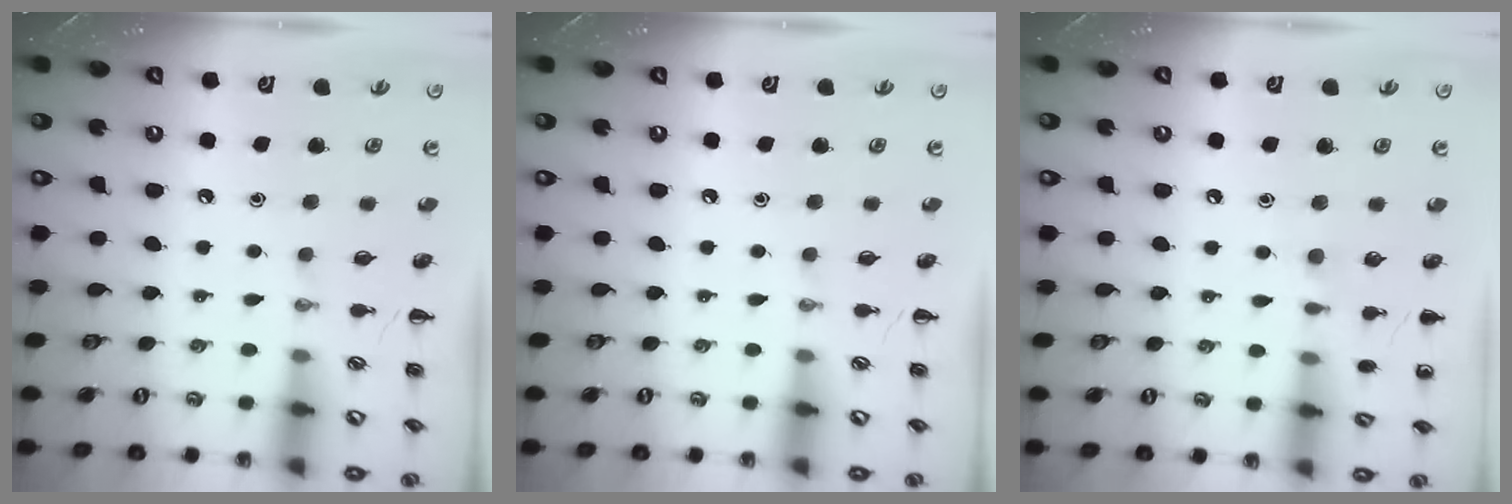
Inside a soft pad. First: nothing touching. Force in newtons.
{"total": 0.0}
{"total": 5.5, "press": 5.2, "slide": 1.8}